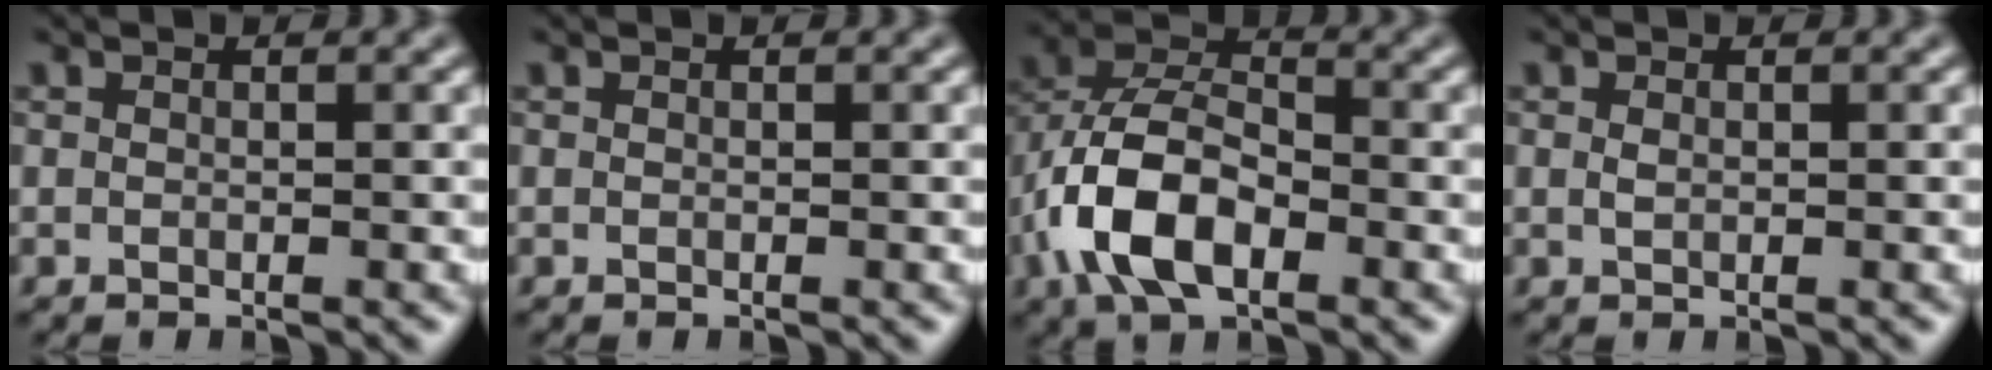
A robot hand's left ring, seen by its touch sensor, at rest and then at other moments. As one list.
[{"total": 0.0}, {"total": 8.5, "force": [-3.2, 4.6, 6.4], "torque": [-0.131, 0.009, -0.071]}, {"total": 0.6, "force": [0.1, 0.4, 0.5], "torque": [-0.012, 0.000, 0.002]}]